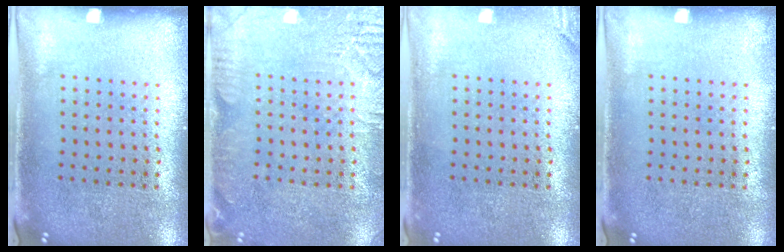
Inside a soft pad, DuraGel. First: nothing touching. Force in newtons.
{"total": 3.1, "press": 3.1, "slide": 0.4}
{"total": 1.1, "press": 1.1, "slide": 0.3}
{"total": 0.0}